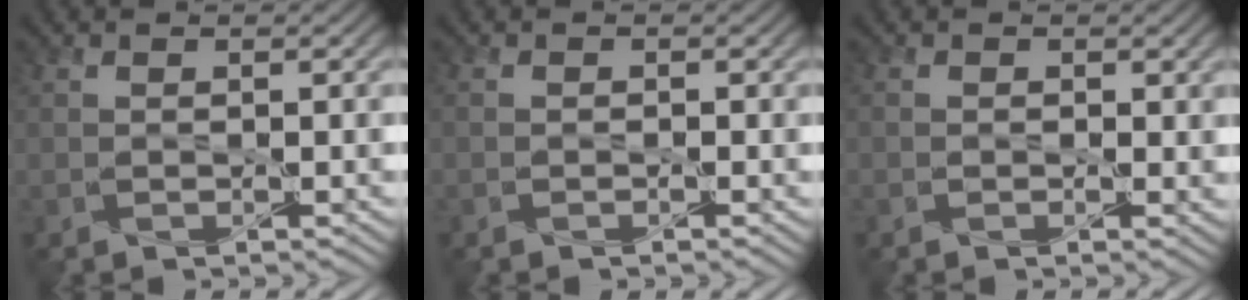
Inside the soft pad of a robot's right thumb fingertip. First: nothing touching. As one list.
[{"total": 0.6, "force": [-0.5, 0.4, 0.1], "torque": [-0.001, 0.001, -0.012]}, {"total": 2.0, "force": [0.3, 1.5, 1.3], "torque": [-0.023, -0.002, 0.001]}]